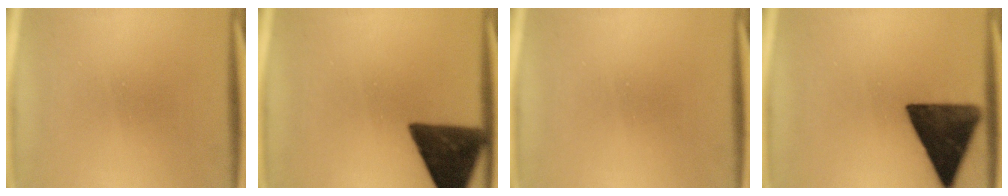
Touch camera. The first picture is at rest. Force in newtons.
{"total": 13.0}
{"total": 0.0}
{"total": 13.4}